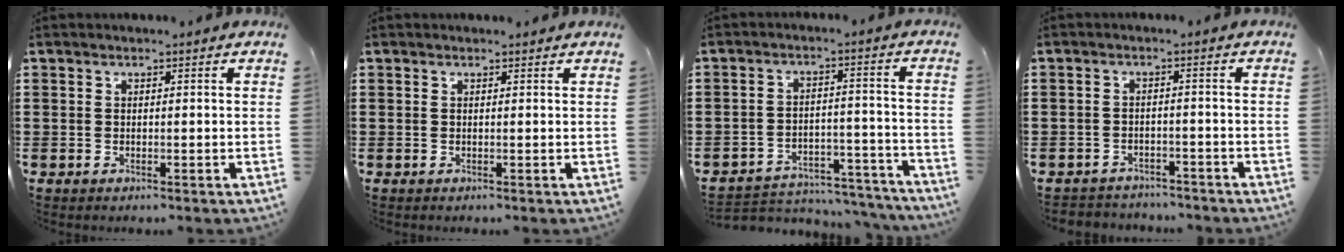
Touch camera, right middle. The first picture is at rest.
{"total": 0.0}
{"total": 4.3, "force": [-4.1, 0.8, 0.6], "torque": [-0.023, 0.002, -0.089]}
{"total": 2.5, "force": [-2.5, 0.4, -0.2], "torque": [-0.005, -0.002, -0.055]}